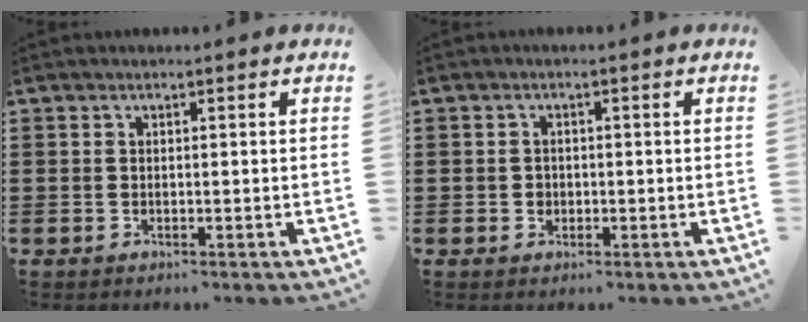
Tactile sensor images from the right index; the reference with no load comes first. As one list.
[{"total": 1.3, "force": [-0.2, 1.2, 0.4], "torque": [-0.009, 0.004, -0.005]}]